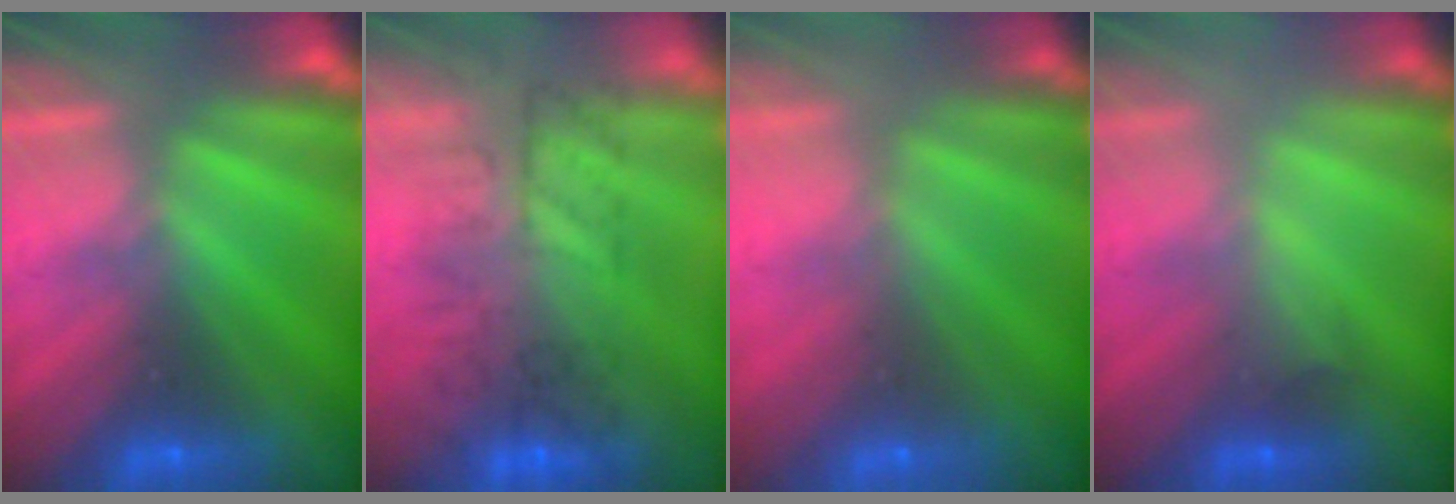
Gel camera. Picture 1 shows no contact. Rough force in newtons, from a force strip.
{"total": 7.4}
{"total": 9.4}
{"total": 2.1}